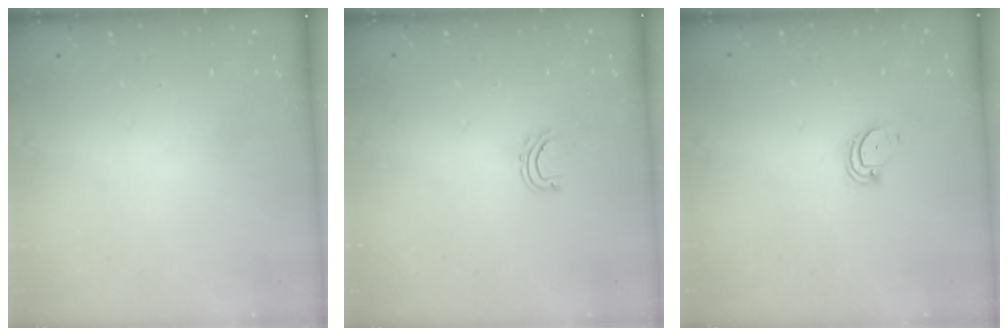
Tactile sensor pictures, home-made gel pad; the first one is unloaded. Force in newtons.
{"total": 5.3, "press": 5.2, "slide": 0.6}
{"total": 2.9, "press": 2.9, "slide": 0.2}